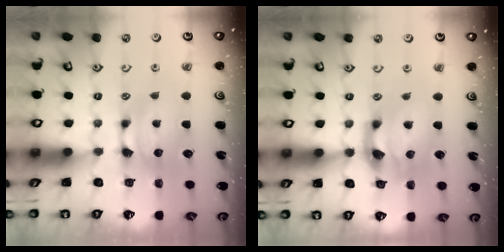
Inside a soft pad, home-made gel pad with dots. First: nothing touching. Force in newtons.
{"total": 4.3, "press": 3.7, "slide": 2.2}